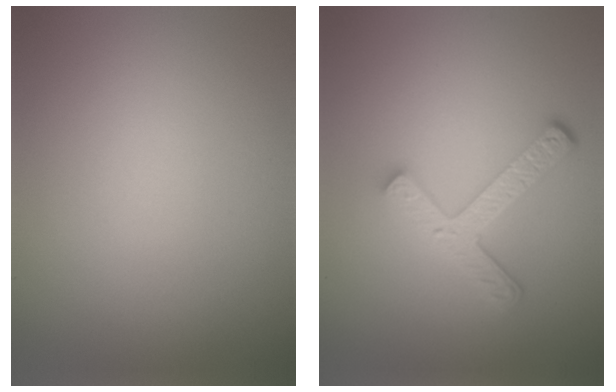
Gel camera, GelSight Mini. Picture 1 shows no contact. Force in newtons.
{"total": 4.2, "press": 3.3, "slide": 2.6}